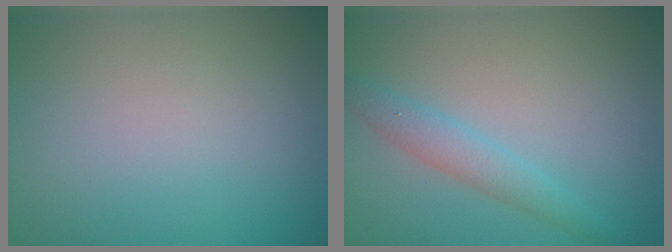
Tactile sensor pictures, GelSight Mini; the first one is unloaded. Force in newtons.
{"total": 2.2, "press": 2.2, "slide": 0.3}